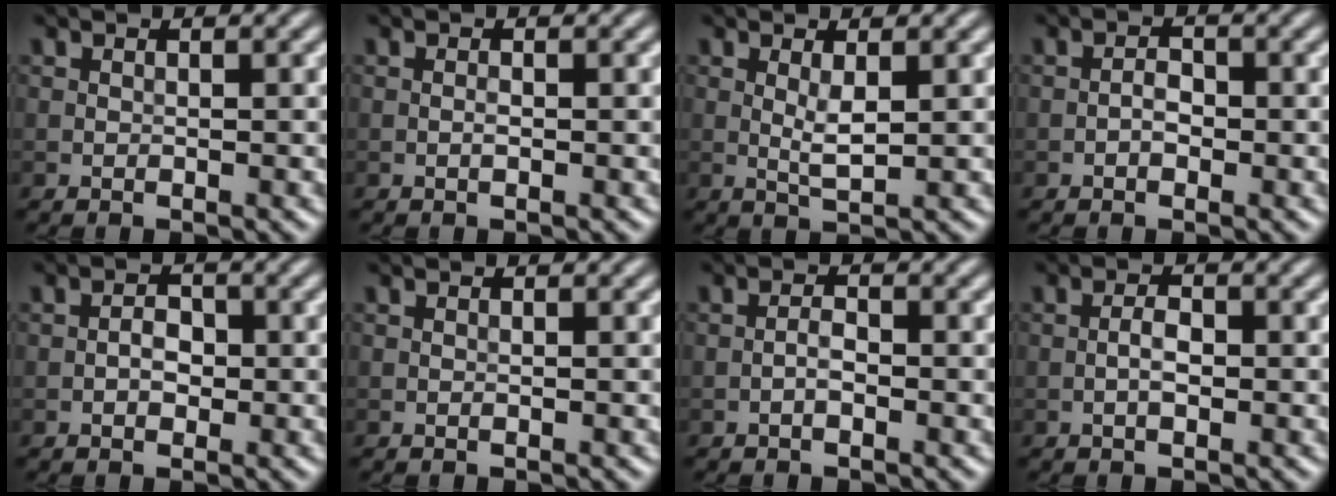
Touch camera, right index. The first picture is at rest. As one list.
[{"total": 0.5, "force": [-0.2, 0.2, 0.5], "torque": [-0.010, 0.000, -0.004]}, {"total": 1.9, "force": [0.4, 0.4, 1.8], "torque": [-0.038, -0.003, 0.009]}, {"total": 1.4, "force": [-0.5, 0.8, 1.1], "torque": [-0.013, 0.003, -0.013]}, {"total": 1.8, "force": [-0.4, 1.1, 1.3], "torque": [-0.018, 0.003, -0.010]}, {"total": 0.0}, {"total": 1.2, "force": [-0.5, 0.4, 1.0], "torque": [-0.020, 0.003, -0.012]}, {"total": 1.7, "force": [-0.4, 0.7, 1.5], "torque": [-0.028, 0.003, -0.011]}]